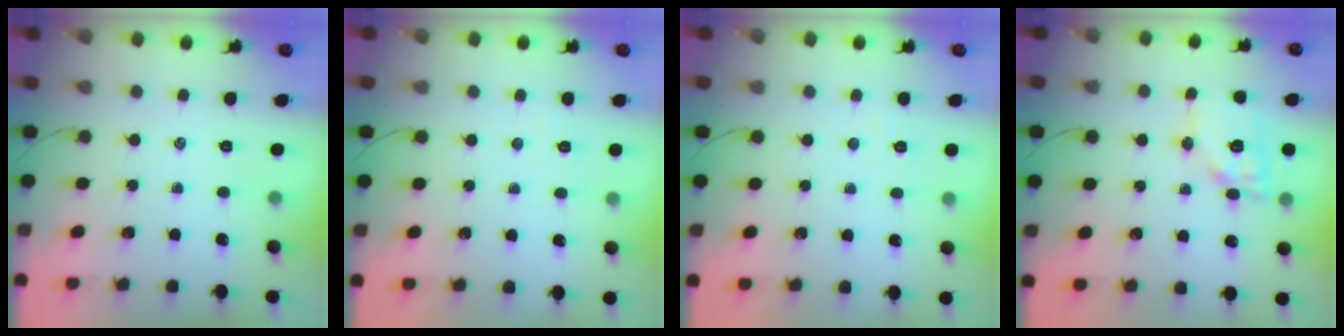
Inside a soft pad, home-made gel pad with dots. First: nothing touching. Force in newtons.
{"total": 1.8, "press": 1.7, "slide": 0.5}
{"total": 1.8, "press": 1.7, "slide": 0.5}
{"total": 12.2, "press": 12.1, "slide": 1.2}